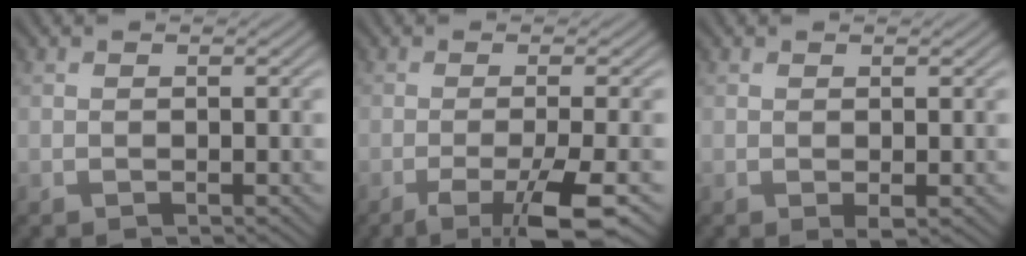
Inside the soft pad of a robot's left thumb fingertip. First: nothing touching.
{"total": 7.5, "force": [-3.7, 1.2, 6.4], "torque": [-0.095, 0.006, -0.064]}
{"total": 0.7, "force": [0.0, 0.3, 0.7], "torque": [-0.011, -0.004, -0.001]}